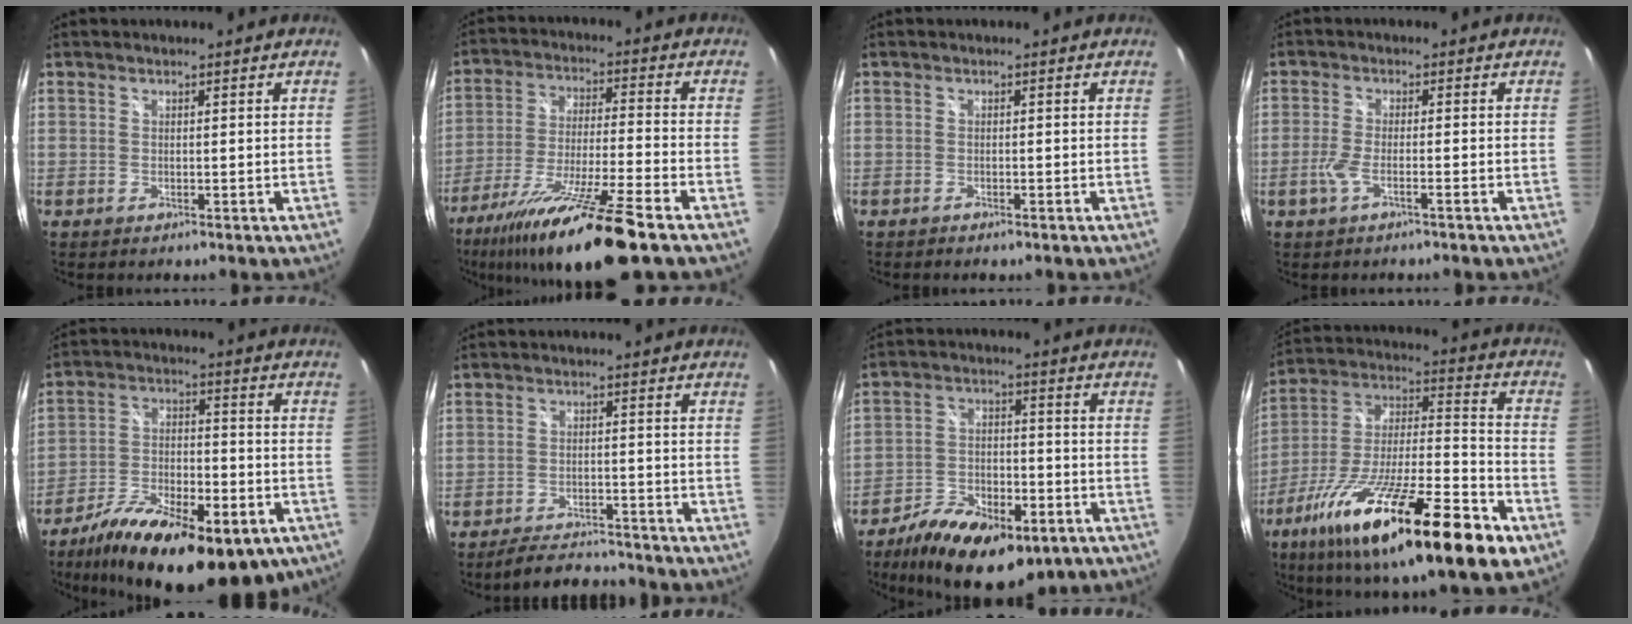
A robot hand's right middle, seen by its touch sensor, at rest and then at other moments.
{"total": 19.2, "force": [-14.0, 0.8, 13.1], "torque": [-0.249, -0.038, -0.237]}
{"total": 0.9, "force": [-0.8, 0.2, 0.4], "torque": [-0.010, -0.003, -0.015]}
{"total": 3.8, "force": [-2.0, 0.9, 3.1], "torque": [-0.076, -0.001, -0.037]}
{"total": 24.5, "force": [-15.3, 9.4, 16.7], "torque": [-0.291, -0.035, -0.232]}
{"total": 8.2, "force": [-7.7, 1.6, 2.3], "torque": [-0.065, 0.002, -0.116]}
{"total": 20.2, "force": [-12.3, 9.1, 13.1], "torque": [-0.248, -0.026, -0.186]}
{"total": 29.9, "force": [-16.0, 6.4, 24.5], "torque": [-0.407, -0.045, -0.273]}